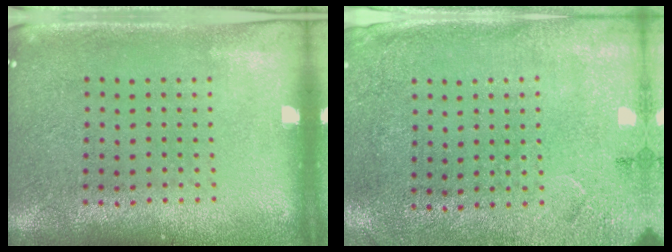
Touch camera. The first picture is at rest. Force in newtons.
{"total": 2.7, "press": 2.2, "slide": 1.6}